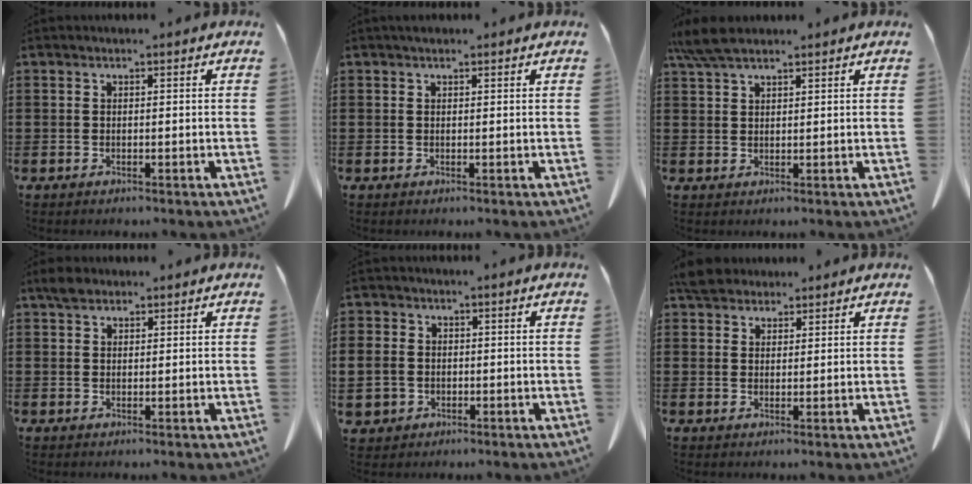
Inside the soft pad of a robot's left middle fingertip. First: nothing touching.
{"total": 0.6, "force": [0.5, 0.4, 0.3], "torque": [-0.008, 0.002, 0.009]}
{"total": 5.0, "force": [3.8, 1.3, 2.9], "torque": [-0.074, -0.003, 0.070]}
{"total": 2.3, "force": [1.7, 1.1, 1.0], "torque": [-0.016, 0.003, 0.031]}
{"total": 4.0, "force": [-0.5, 3.7, 1.4], "torque": [-0.052, 0.005, -0.014]}
{"total": 3.9, "force": [3.4, 1.6, 1.0], "torque": [-0.021, 0.001, 0.066]}